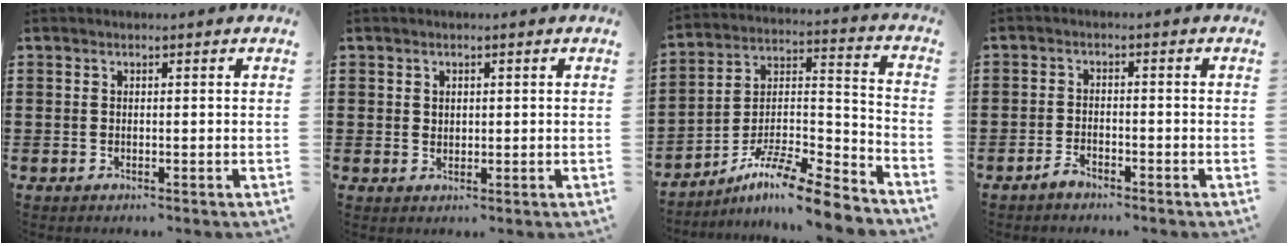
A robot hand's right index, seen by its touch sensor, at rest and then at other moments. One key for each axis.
{"total": 1.0, "fx": 0.6, "fy": 0.7, "fz": 0.3, "tx": -0.008, "ty": 0.003, "tz": 0.012}
{"total": 9.9, "fx": -8.5, "fy": 0.7, "fz": 5.1, "tx": -0.090, "ty": 0.006, "tz": -0.168}
{"total": 2.0, "fx": -1.8, "fy": 0.5, "fz": 0.6, "tx": -0.016, "ty": 0.002, "tz": -0.037}